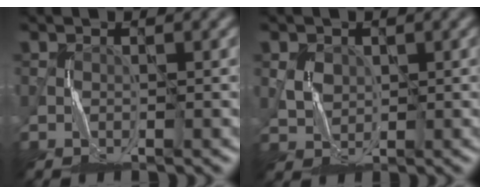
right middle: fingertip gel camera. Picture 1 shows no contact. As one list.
[{"total": 1.7, "force": [0.9, 1.3, 0.5], "torque": [-0.013, -0.008, 0.021]}]